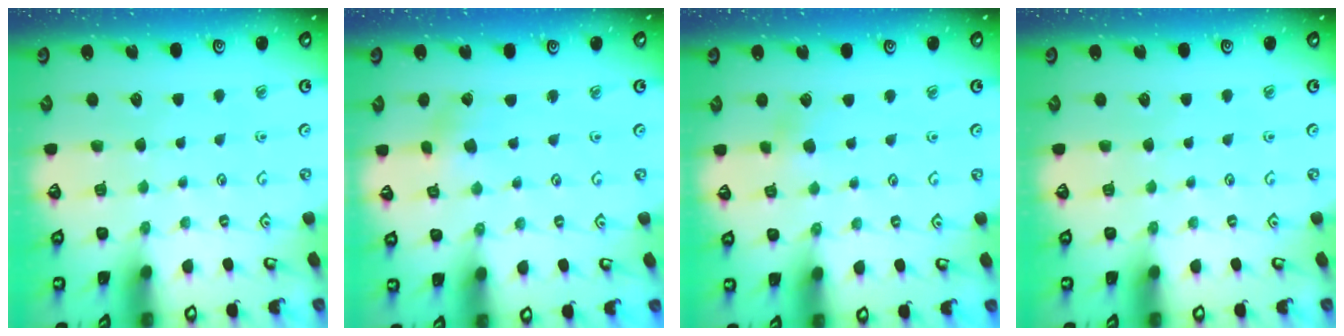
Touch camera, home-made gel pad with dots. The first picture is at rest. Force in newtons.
{"total": 1.9, "press": 1.9, "slide": 0.2}
{"total": 2.9, "press": 2.8, "slide": 0.9}
{"total": 0.0}